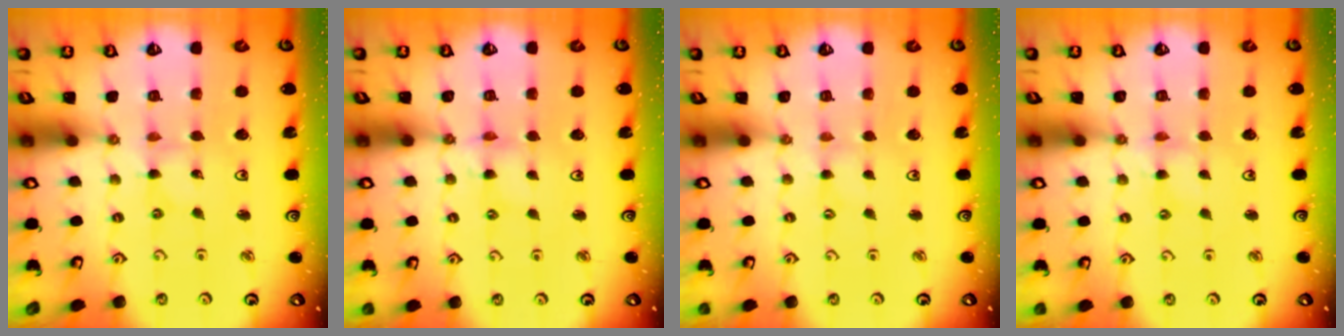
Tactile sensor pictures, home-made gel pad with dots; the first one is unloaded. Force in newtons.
{"total": 3.3, "press": 3.3, "slide": 0.3}
{"total": 0.0}
{"total": 0.9, "press": 0.8, "slide": 0.2}